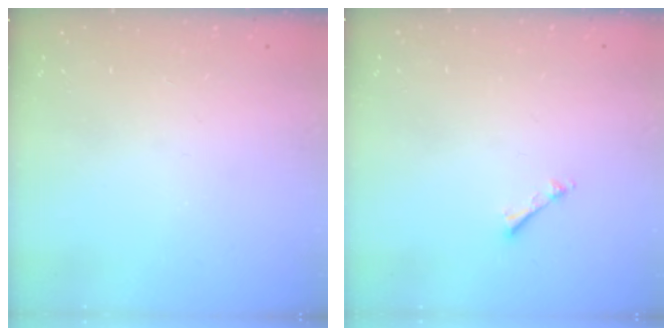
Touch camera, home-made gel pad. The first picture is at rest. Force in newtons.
{"total": 1.0, "press": 1.0, "slide": 0.2}